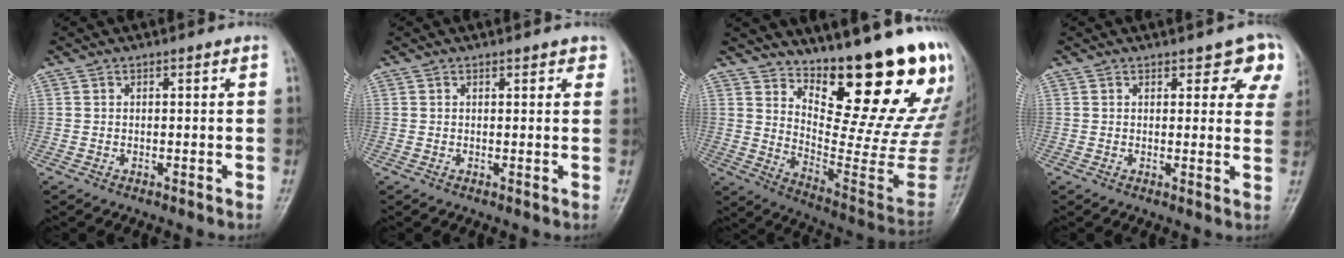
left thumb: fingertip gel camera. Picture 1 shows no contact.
{"total": 2.4, "force": [1.6, 1.2, 1.4], "torque": [0.002, -0.004, 0.014]}
{"total": 25.2, "force": [16.6, 5.6, 18.1], "torque": [-0.236, -0.132, 0.249]}
{"total": 6.9, "force": [4.5, 3.4, 4.0], "torque": [-0.005, -0.021, 0.040]}